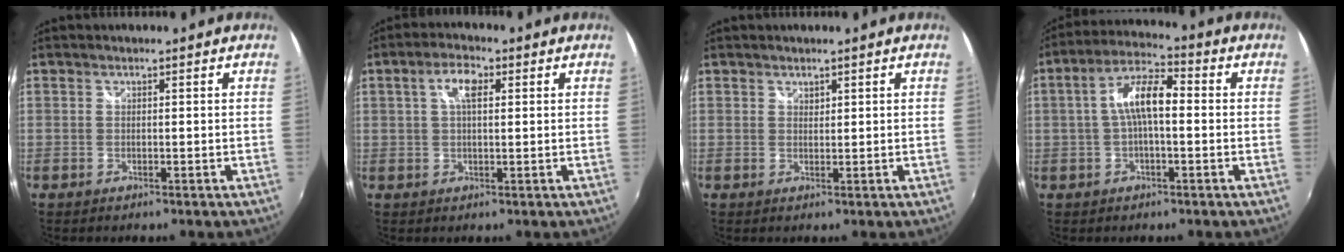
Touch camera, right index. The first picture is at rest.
{"total": 4.5, "force": [1.4, 1.8, 3.9], "torque": [-0.071, 0.013, 0.024]}
{"total": 0.9, "force": [0.8, 0.4, 0.1], "torque": [0.000, 0.002, 0.014]}
{"total": 8.2, "force": [-0.2, 2.9, 7.6], "torque": [-0.152, 0.021, -0.004]}